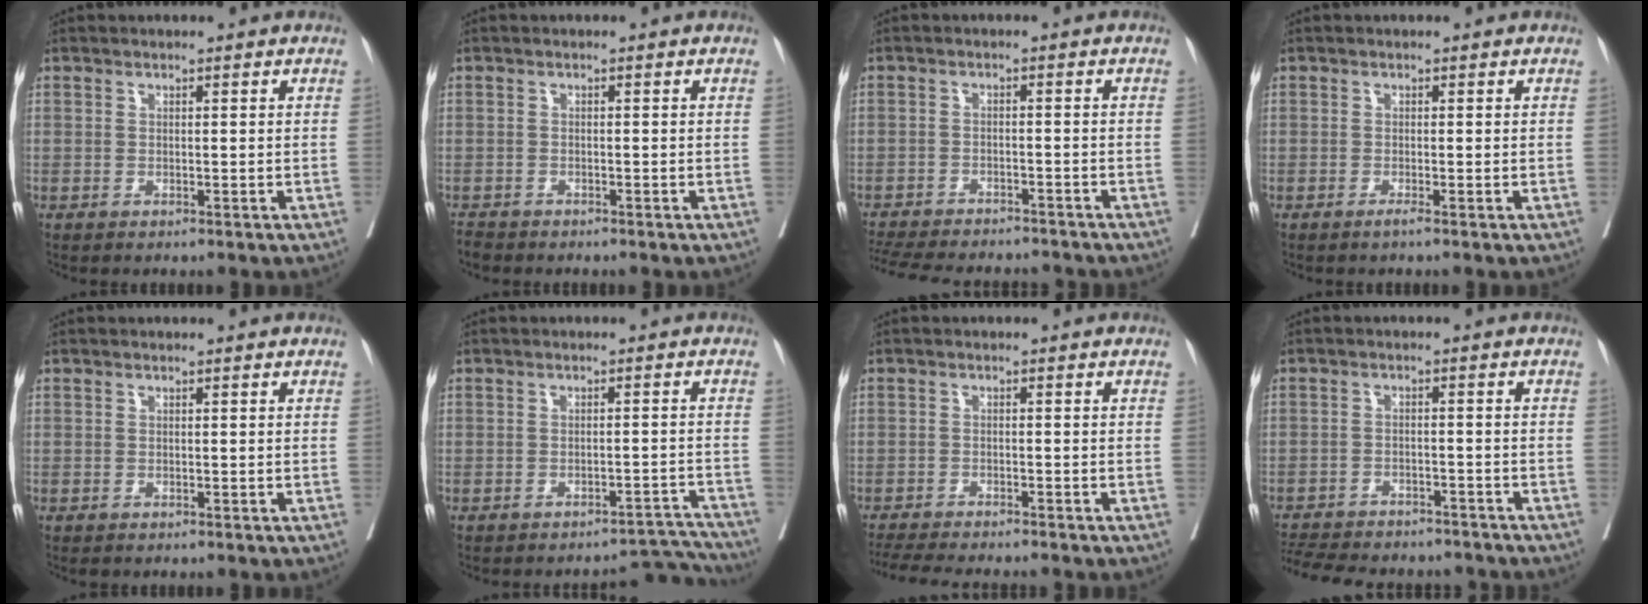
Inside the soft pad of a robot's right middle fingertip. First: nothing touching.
{"total": 1.8, "force": [-1.7, 0.6, 0.2], "torque": [-0.006, -0.005, -0.028]}
{"total": 16.4, "force": [-14.8, 4.0, 6.0], "torque": [-0.150, -0.018, -0.203]}
{"total": 0.6, "force": [-0.4, -0.2, 0.4], "torque": [-0.005, 0.000, -0.009]}
{"total": 0.0}
{"total": 5.9, "force": [-5.8, -0.1, -1.0], "torque": [0.035, 0.024, -0.068]}
{"total": 11.0, "force": [-10.0, 0.9, 4.6], "torque": [-0.062, -0.016, -0.140]}
{"total": 16.2, "force": [-14.5, 4.8, 5.4], "torque": [-0.137, -0.007, -0.198]}